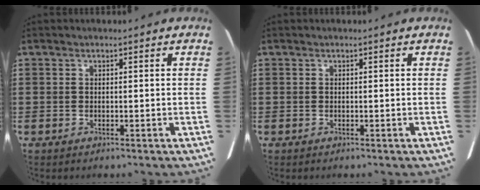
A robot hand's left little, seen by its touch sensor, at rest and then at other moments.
{"total": 0.0}